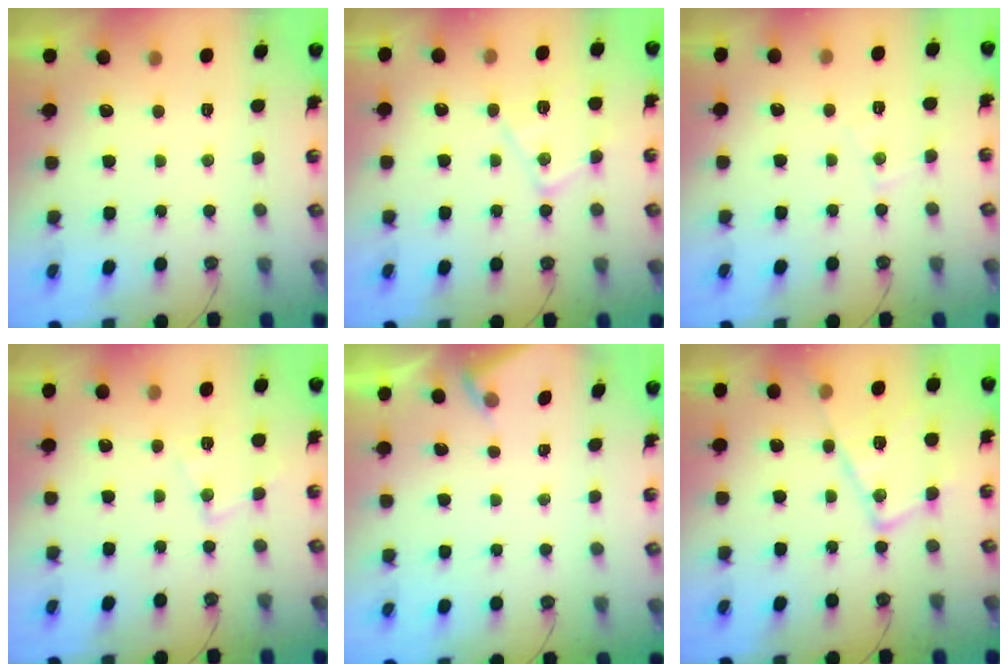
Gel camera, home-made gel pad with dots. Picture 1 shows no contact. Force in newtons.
{"total": 13.1, "press": 13.1, "slide": 0.8}
{"total": 5.5, "press": 5.5, "slide": 0.3}
{"total": 10.1, "press": 10.1, "slide": 0.7}
{"total": 3.0, "press": 2.9, "slide": 0.4}
{"total": 16.9, "press": 16.9, "slide": 1.3}